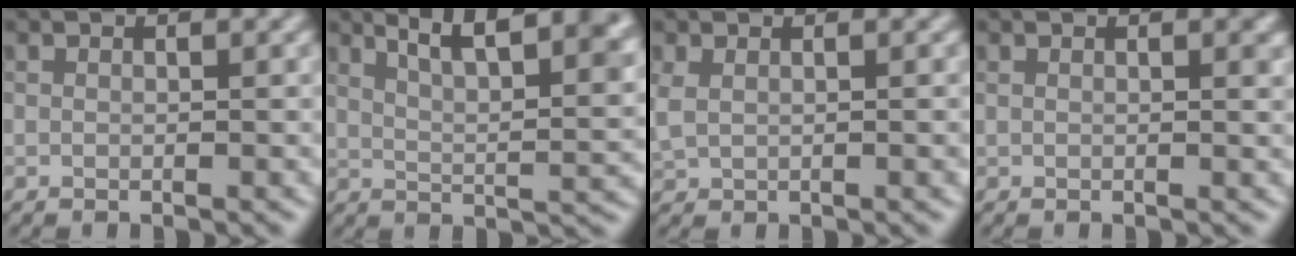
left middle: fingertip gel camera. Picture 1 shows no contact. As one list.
[{"total": 9.9, "force": [6.2, 3.1, 7.1], "torque": [-0.078, 0.021, 0.083]}, {"total": 2.3, "force": [0.5, 1.3, 1.8], "torque": [-0.038, 0.003, 0.022]}, {"total": 1.8, "force": [0.8, 0.8, 1.4], "torque": [-0.006, 0.002, 0.013]}]